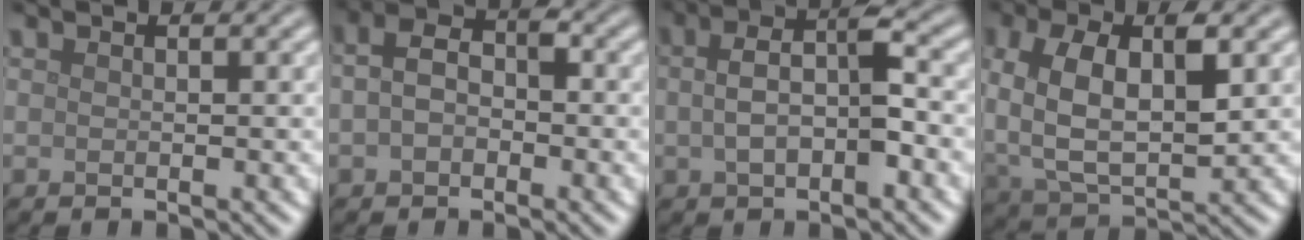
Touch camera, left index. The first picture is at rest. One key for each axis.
{"total": 3.2, "fx": -0.2, "fy": 2.2, "fz": 2.3, "tx": -0.045, "ty": 0.007, "tz": -0.013}
{"total": 5.1, "fx": -0.4, "fy": 2.2, "fz": 4.6, "tx": -0.090, "ty": 0.005, "tz": -0.010}
{"total": 7.3, "fx": 1.0, "fy": 4.0, "fz": 6.1, "tx": -0.122, "ty": 0.000, "tz": 0.017}